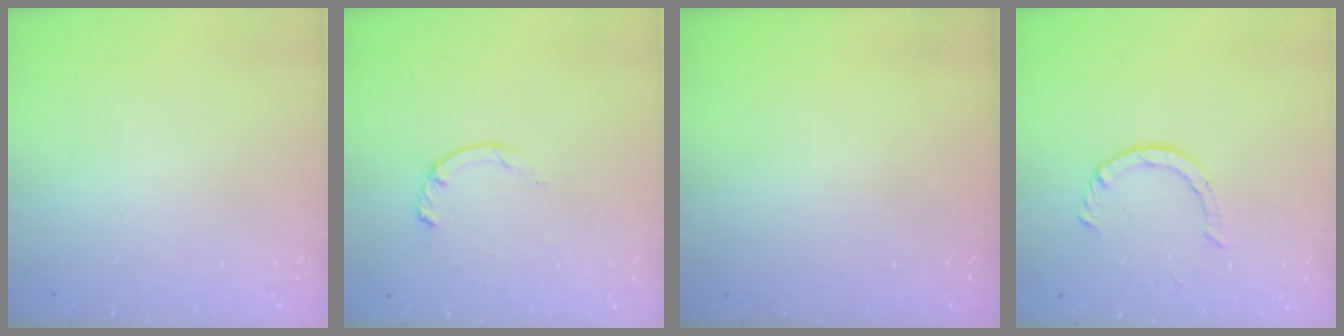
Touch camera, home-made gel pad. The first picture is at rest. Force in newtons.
{"total": 2.3, "press": 2.3, "slide": 0.4}
{"total": 0.0}
{"total": 2.3, "press": 2.3, "slide": 0.2}